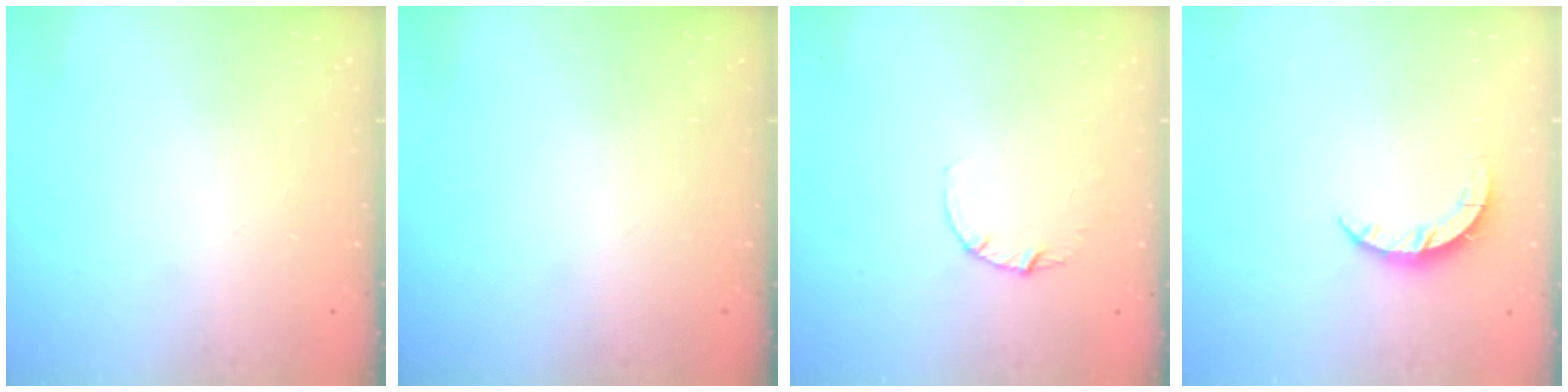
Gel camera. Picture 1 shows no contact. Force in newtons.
{"total": 0.0}
{"total": 2.8, "press": 2.8, "slide": 0.3}
{"total": 4.4, "press": 4.4, "slide": 0.3}